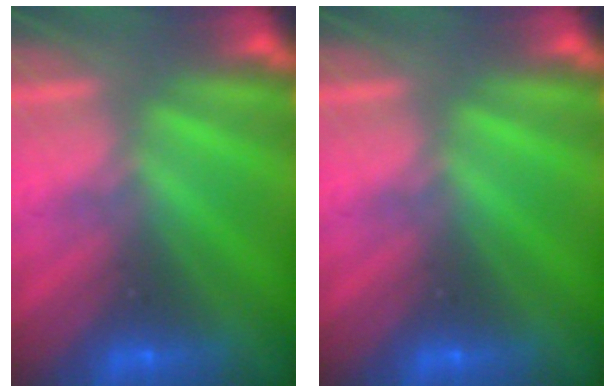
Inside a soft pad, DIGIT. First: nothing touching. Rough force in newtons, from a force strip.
{"total": 0.0}